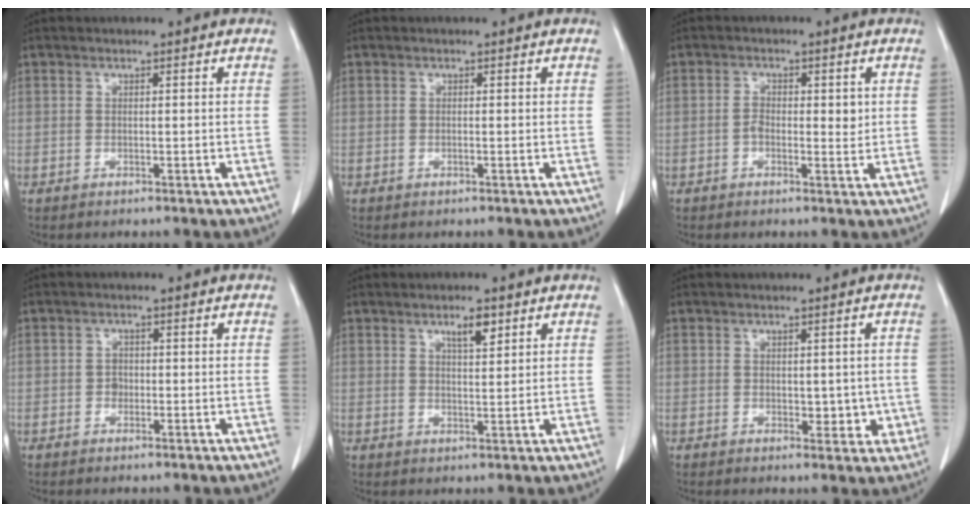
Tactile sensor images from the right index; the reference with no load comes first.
{"total": 0.0}
{"total": 3.3, "force": [0.1, 1.8, 2.8], "torque": [-0.042, 0.003, 0.000]}
{"total": 1.3, "force": [-0.3, 1.1, 0.6], "torque": [-0.005, 0.005, -0.005]}
{"total": 3.5, "force": [2.1, 0.8, 2.7], "torque": [-0.046, -0.001, 0.035]}
{"total": 3.7, "force": [-0.2, 2.4, 2.8], "torque": [-0.024, 0.000, 0.006]}